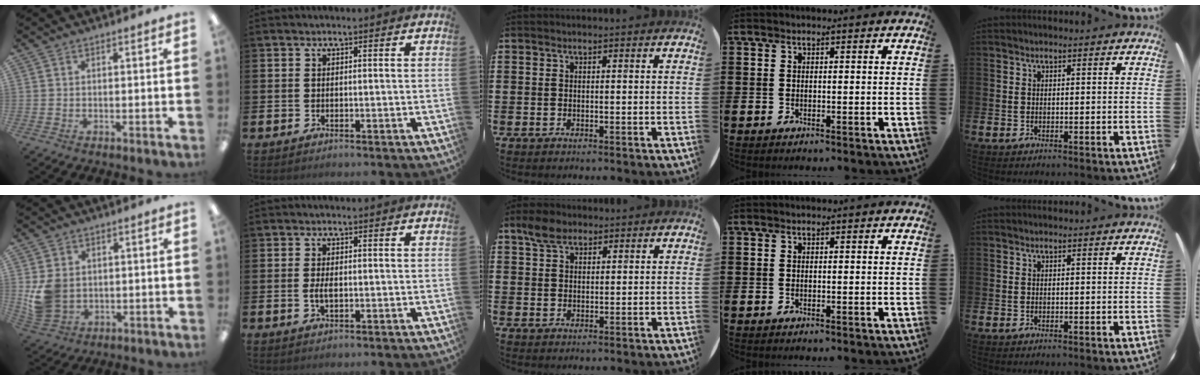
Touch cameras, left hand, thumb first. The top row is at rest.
{"thumb": {"total": 7.8, "force": [0.8, 6.5, 4.2], "torque": [-0.085, 0.009, 0.018]}, "index": {"total": 2.0, "force": [-0.1, 1.0, 1.8], "torque": [-0.031, 0.002, -0.004]}, "middle": {"total": 3.5, "force": [2.7, 1.7, 1.5], "torque": [-0.026, 0.004, 0.048]}}